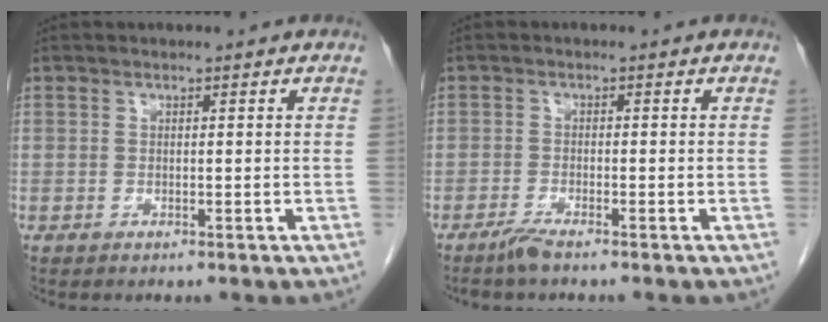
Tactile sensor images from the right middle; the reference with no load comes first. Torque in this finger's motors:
{"motor_torque": [-0.09, 0.17, 0.03, 0.00]}